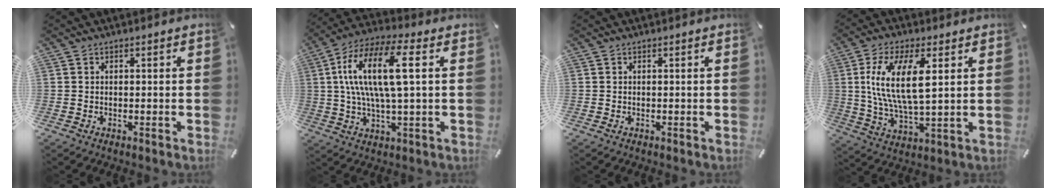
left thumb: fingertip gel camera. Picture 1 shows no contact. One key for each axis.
{"total": 16.2, "fx": 2.9, "fy": 5.2, "fz": 15.0, "tx": -0.312, "ty": -0.002, "tz": 0.041}
{"total": 0.0}
{"total": 13.5, "fx": 3.6, "fy": 5.1, "fz": 12.0, "tx": -0.256, "ty": -0.007, "tz": 0.057}